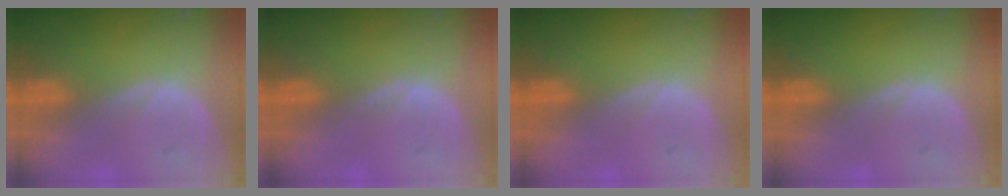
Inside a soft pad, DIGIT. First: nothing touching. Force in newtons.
{"total": 0.7, "press": 0.6, "slide": 0.4}
{"total": 0.0}
{"total": 0.0}